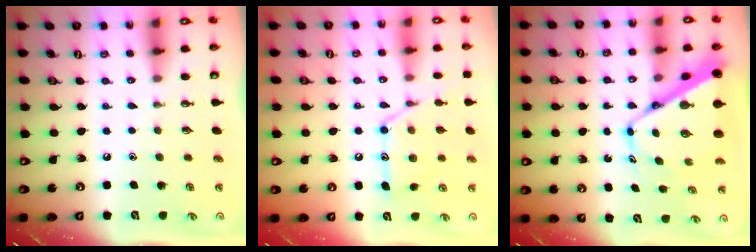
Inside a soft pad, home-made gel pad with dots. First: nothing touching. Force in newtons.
{"total": 14.4, "press": 14.3, "slide": 1.1}
{"total": 12.6, "press": 12.6, "slide": 1.2}